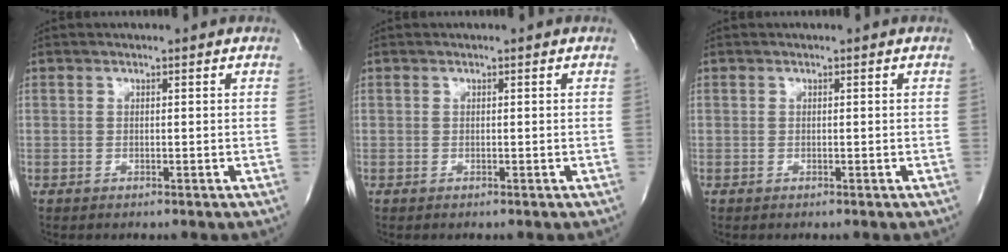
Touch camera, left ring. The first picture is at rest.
{"total": 0.0}
{"total": 0.0}